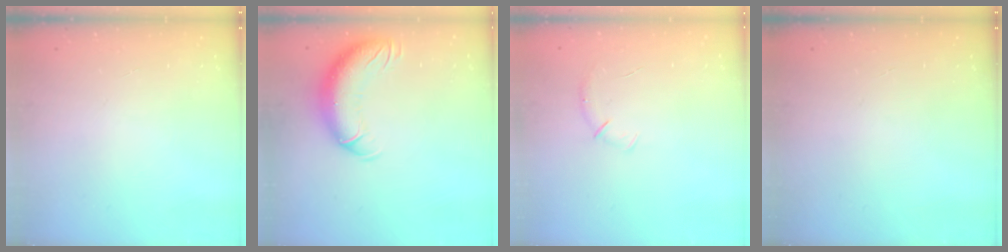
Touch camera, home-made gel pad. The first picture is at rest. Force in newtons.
{"total": 13.5, "press": 13.2, "slide": 2.9}
{"total": 4.3, "press": 4.1, "slide": 1.1}
{"total": 0.0}